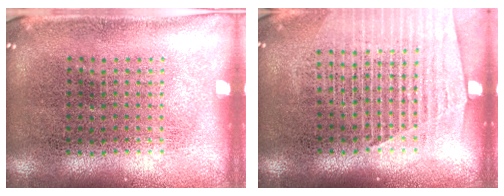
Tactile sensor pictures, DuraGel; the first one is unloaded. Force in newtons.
{"total": 1.4, "press": 1.3, "slide": 0.5}